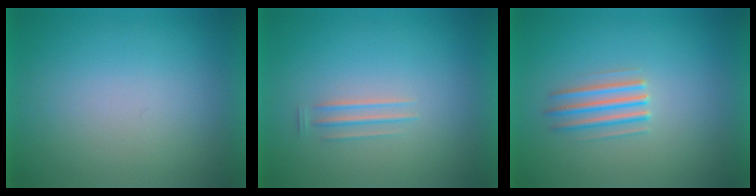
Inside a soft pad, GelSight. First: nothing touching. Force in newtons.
{"total": 1.7}
{"total": 2.7}